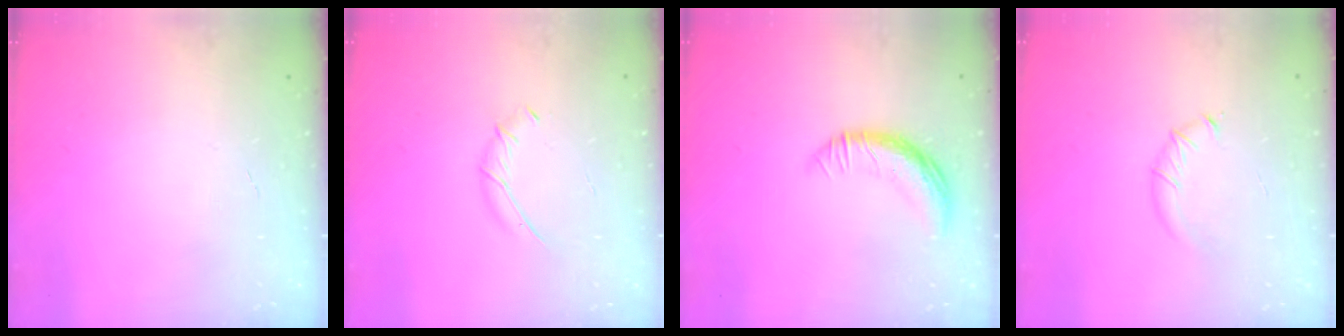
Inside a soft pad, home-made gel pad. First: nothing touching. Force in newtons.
{"total": 3.9, "press": 3.8, "slide": 0.7}
{"total": 11.0, "press": 10.9, "slide": 1.5}
{"total": 3.2, "press": 3.1, "slide": 0.9}